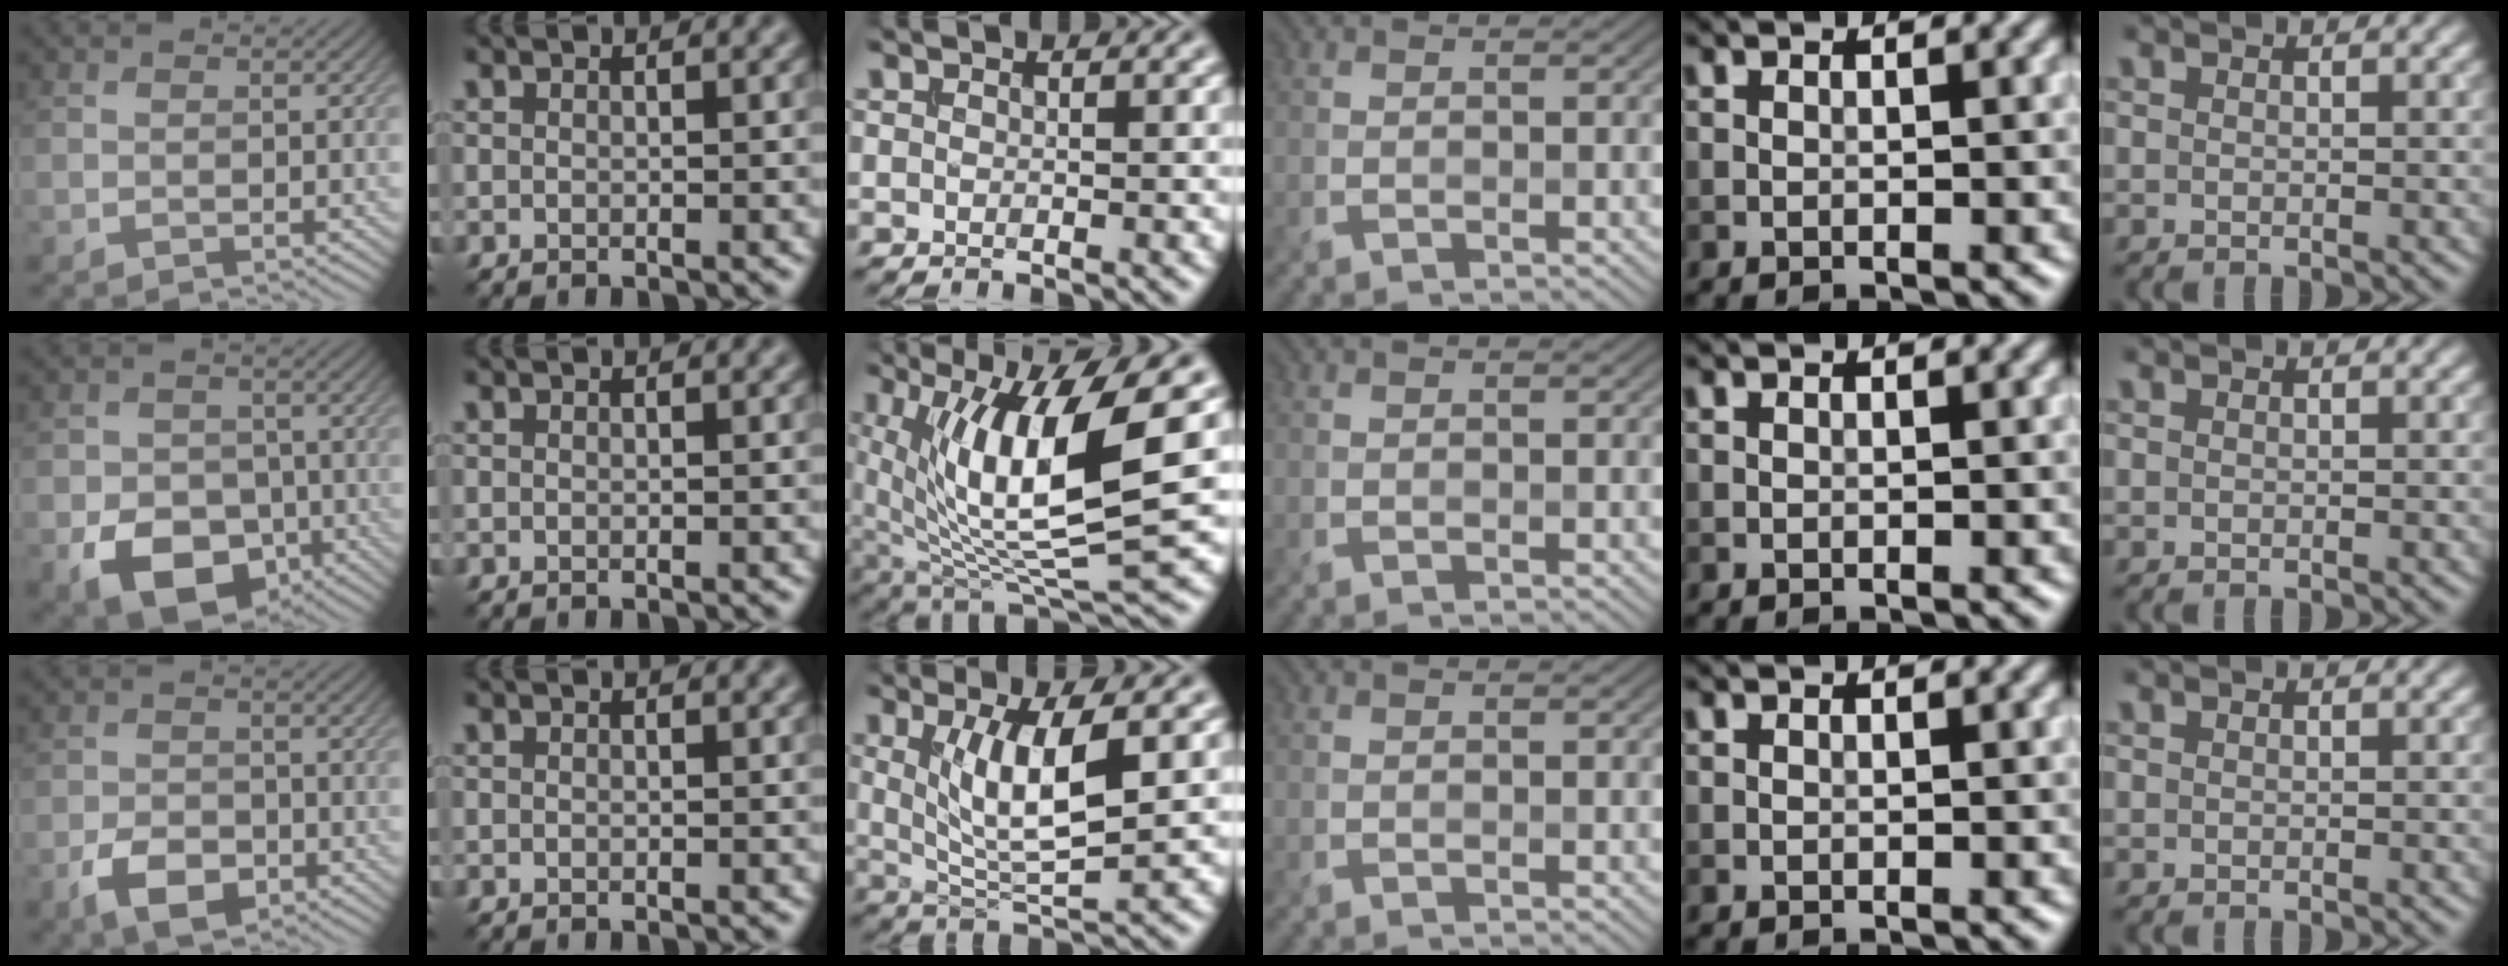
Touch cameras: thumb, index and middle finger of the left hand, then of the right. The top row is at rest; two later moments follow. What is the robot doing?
{"motion": "extract", "object": "file holder"}